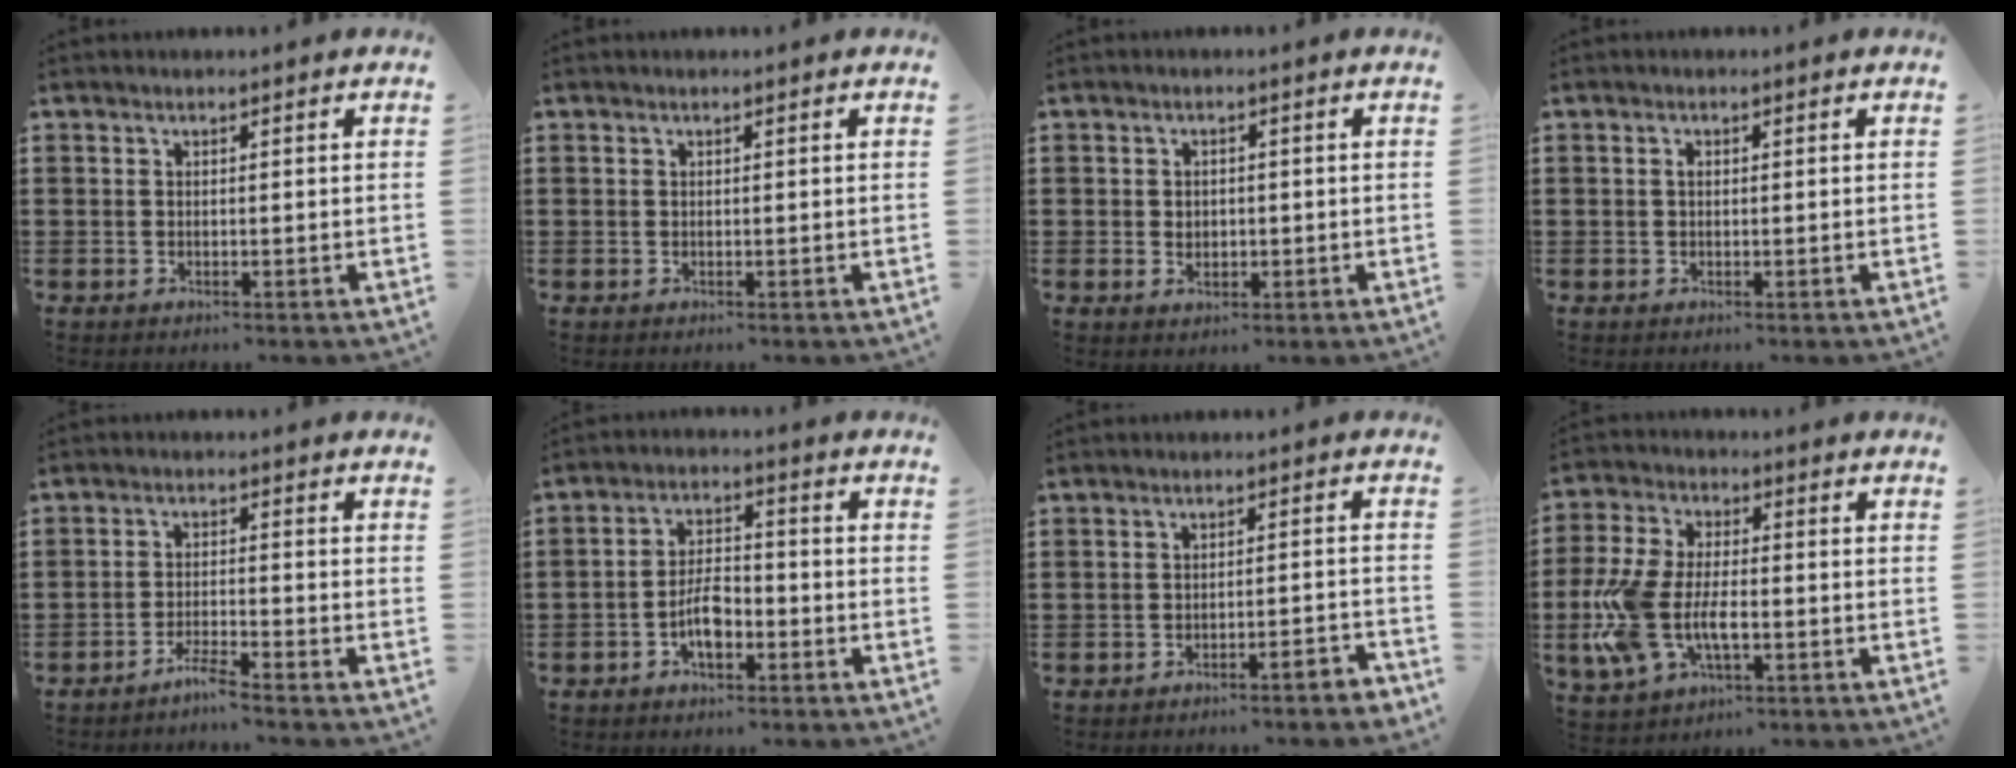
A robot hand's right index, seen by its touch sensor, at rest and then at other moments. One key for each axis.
{"total": 0.0}
{"total": 1.8, "fx": -0.1, "fy": 1.5, "fz": 1.0, "tx": -0.023, "ty": 0.008, "tz": -0.004}
{"total": 0.7, "fx": 0.1, "fy": 0.4, "fz": 0.6, "tx": -0.013, "ty": 0.001, "tz": 0.001}
{"total": 2.9, "fx": -2.7, "fy": -0.2, "fz": 1.2, "tx": -0.028, "ty": 0.001, "tz": -0.055}
{"total": 5.5, "fx": -2.3, "fy": 2.6, "fz": 4.3, "tx": -0.094, "ty": 0.003, "tz": -0.046}
{"total": 2.7, "fx": -2.4, "fy": -0.1, "fz": 1.2, "tx": -0.022, "ty": 0.000, "tz": -0.050}
{"total": 10.0, "fx": -2.6, "fy": 5.2, "fz": 8.2, "tx": -0.208, "ty": -0.014, "tz": -0.052}